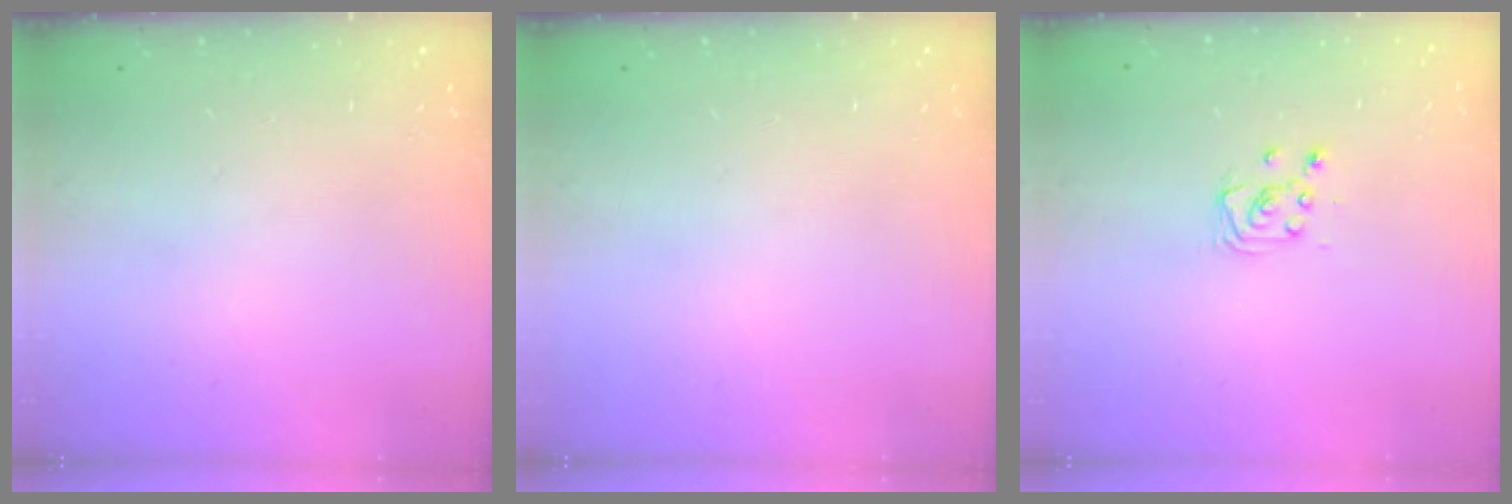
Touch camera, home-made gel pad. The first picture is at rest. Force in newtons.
{"total": 0.0}
{"total": 3.6, "press": 3.6, "slide": 0.3}